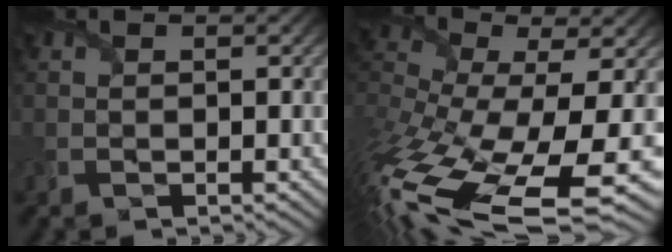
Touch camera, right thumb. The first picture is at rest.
{"total": 16.8, "force": [-6.8, 6.6, 13.8], "torque": [-0.320, -0.043, -0.083]}